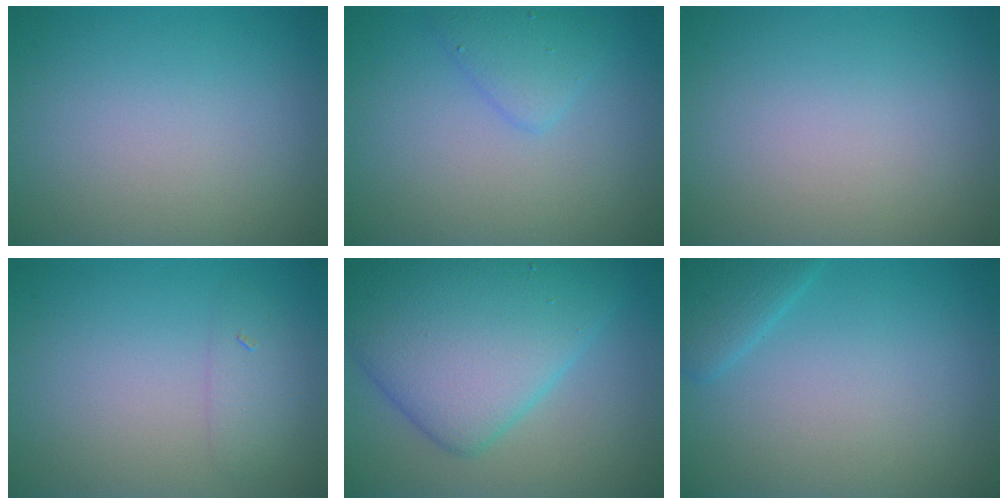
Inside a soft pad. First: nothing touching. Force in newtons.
{"total": 2.0, "press": 2.0, "slide": 0.1}
{"total": 0.0}
{"total": 1.6, "press": 1.6, "slide": 0.1}
{"total": 9.5, "press": 9.5, "slide": 0.2}
{"total": 2.3, "press": 2.3, "slide": 0.1}